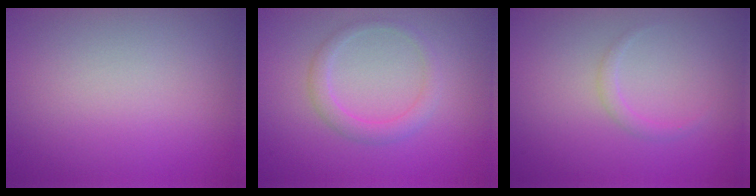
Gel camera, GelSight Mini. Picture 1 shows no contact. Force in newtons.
{"total": 1.9, "press": 1.9, "slide": 0.1}
{"total": 0.9, "press": 0.9, "slide": 0.1}